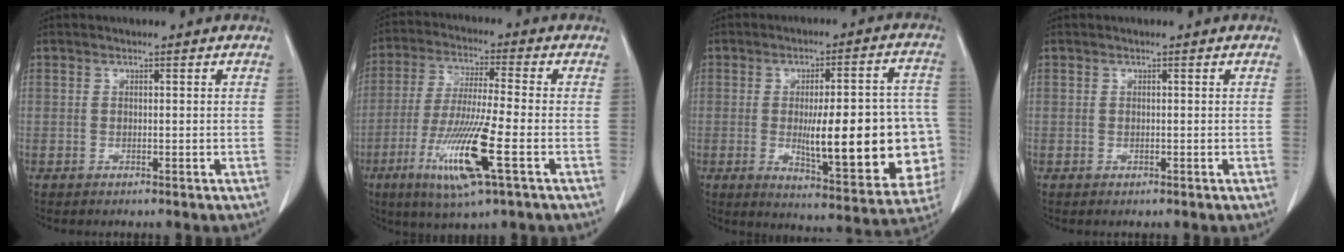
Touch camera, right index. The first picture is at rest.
{"total": 13.4, "force": [-5.0, 0.3, 12.4], "torque": [-0.251, -0.028, -0.094]}
{"total": 21.2, "force": [-2.9, 5.0, 20.3], "torque": [-0.206, 0.019, -0.017]}
{"total": 0.0}